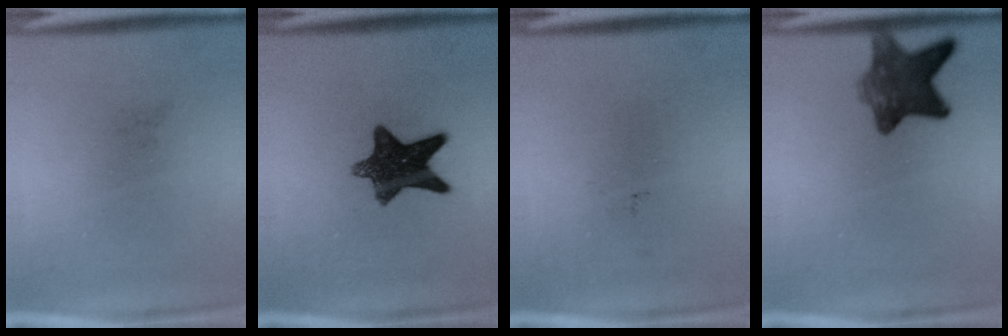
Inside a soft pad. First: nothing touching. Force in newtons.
{"total": 10.9}
{"total": 0.0}
{"total": 8.2}